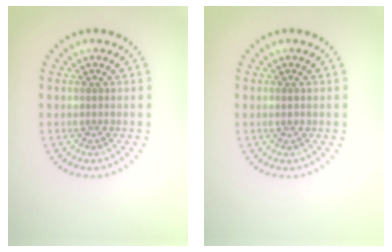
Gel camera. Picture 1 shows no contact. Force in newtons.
{"total": 0.9, "press": 0.9, "slide": 0.1}